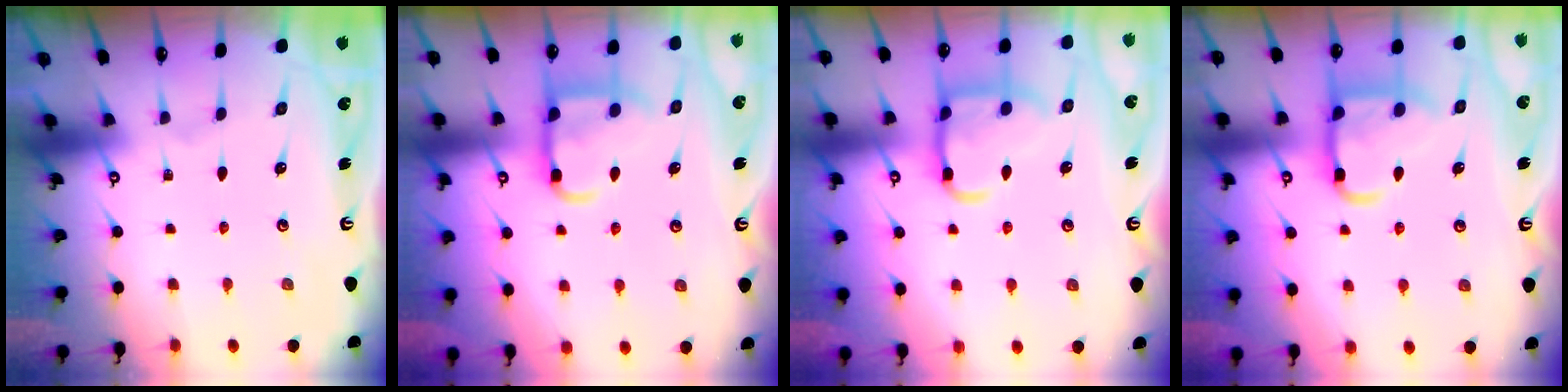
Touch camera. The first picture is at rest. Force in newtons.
{"total": 12.4, "press": 12.3, "slide": 1.4}
{"total": 14.1, "press": 14.1, "slide": 1.3}
{"total": 13.6, "press": 13.5, "slide": 1.6}